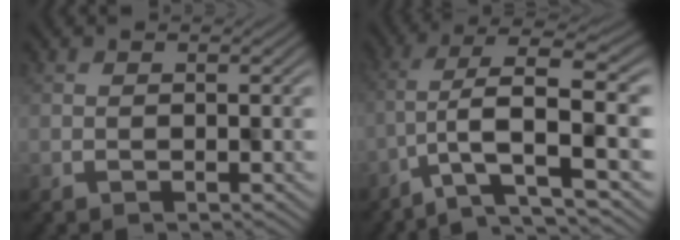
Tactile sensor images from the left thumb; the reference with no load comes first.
{"total": 10.5, "force": [-1.6, 3.5, 9.8], "torque": [-0.176, 0.004, -0.027]}